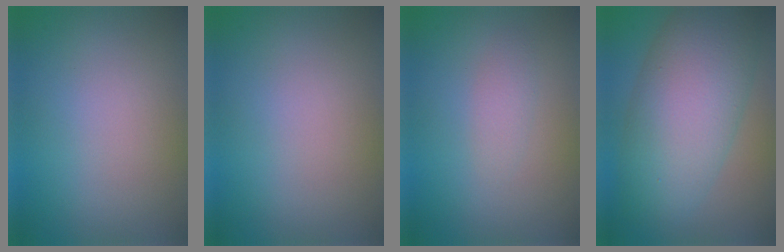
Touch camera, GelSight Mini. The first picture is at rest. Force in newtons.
{"total": 0.0}
{"total": 1.2, "press": 1.2, "slide": 0.0}
{"total": 9.6, "press": 9.6, "slide": 0.5}